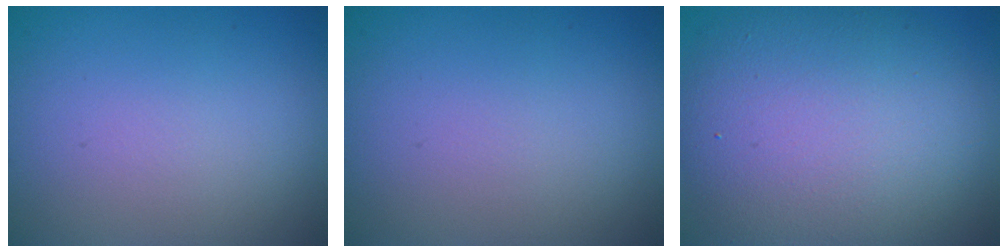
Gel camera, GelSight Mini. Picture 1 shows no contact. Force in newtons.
{"total": 0.0}
{"total": 9.9, "press": 9.9, "slide": 0.5}